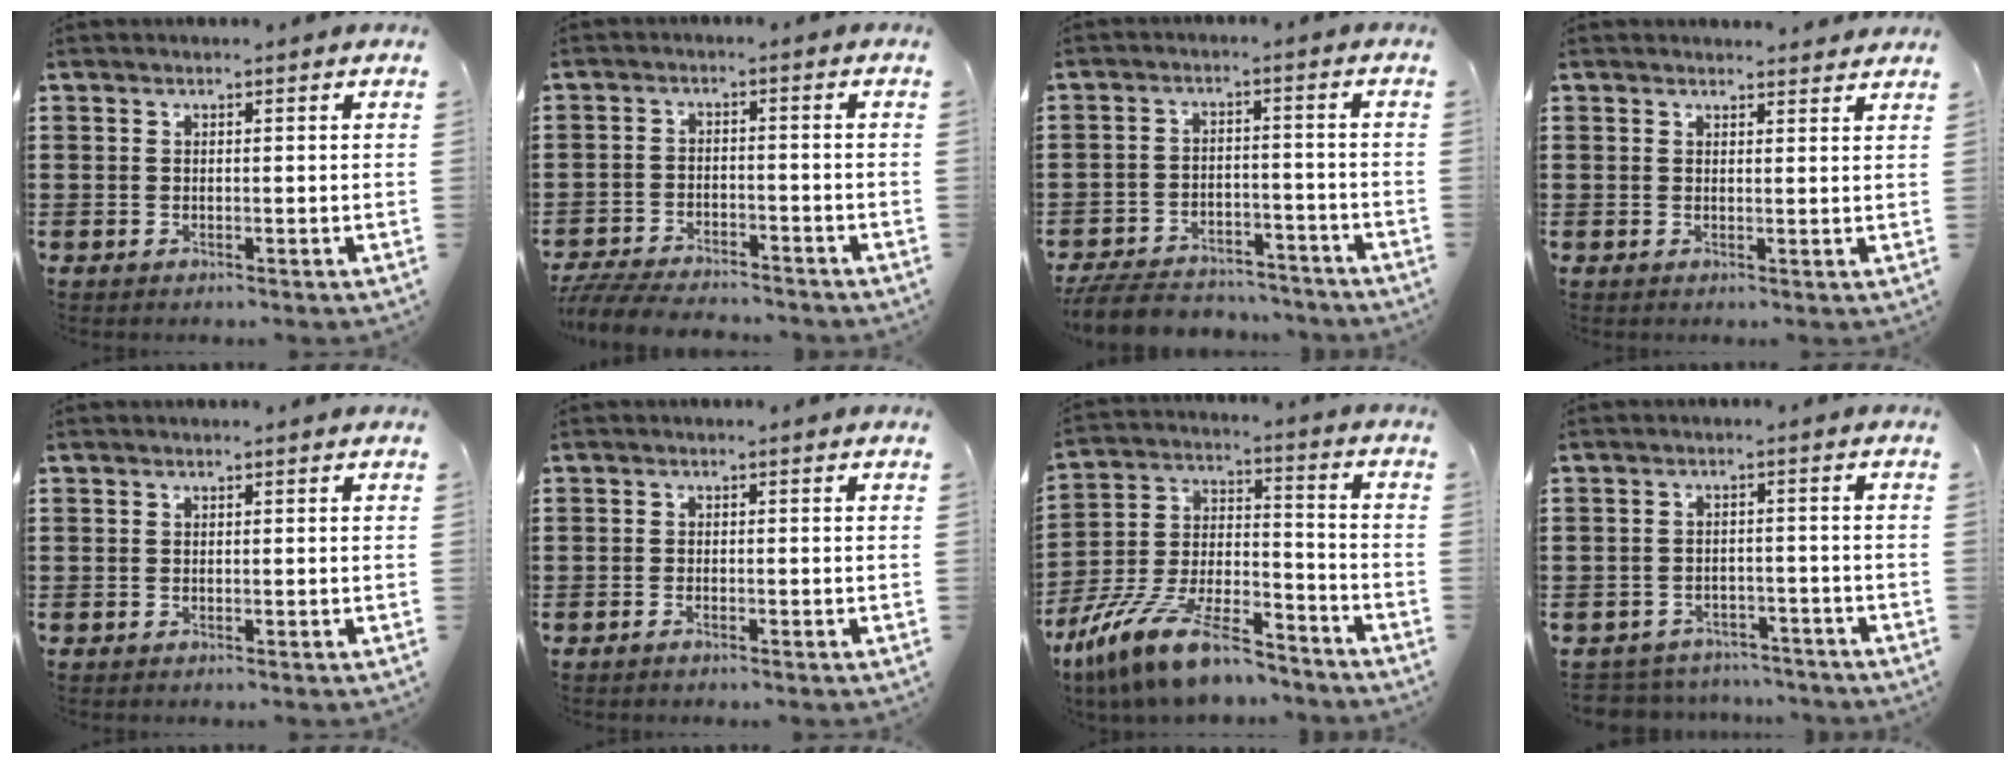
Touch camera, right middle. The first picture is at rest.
{"total": 5.5, "force": [-5.3, 0.7, 1.2], "torque": [-0.028, 0.002, -0.106]}
{"total": 6.5, "force": [-6.3, 1.1, 1.2], "torque": [-0.032, 0.009, -0.126]}
{"total": 1.6, "force": [1.6, 0.3, 0.0], "torque": [0.004, -0.001, 0.028]}
{"total": 0.0}
{"total": 0.8, "force": [-0.7, 0.1, 0.4], "torque": [-0.012, -0.006, -0.011]}
{"total": 13.9, "force": [-11.3, 2.8, 7.6], "torque": [-0.150, 0.034, -0.215]}
{"total": 3.3, "force": [-3.3, 0.5, -0.3], "torque": [-0.004, 0.001, -0.072]}